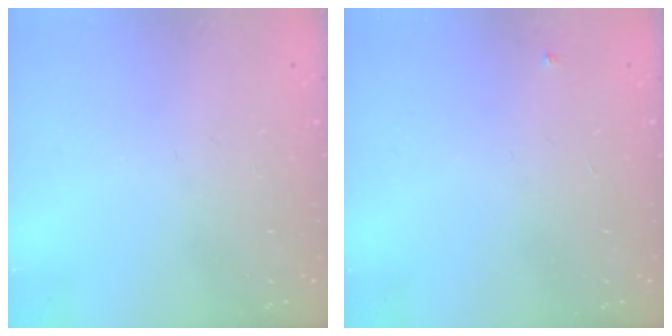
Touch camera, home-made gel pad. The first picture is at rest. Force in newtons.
{"total": 2.7, "press": 2.7, "slide": 0.4}